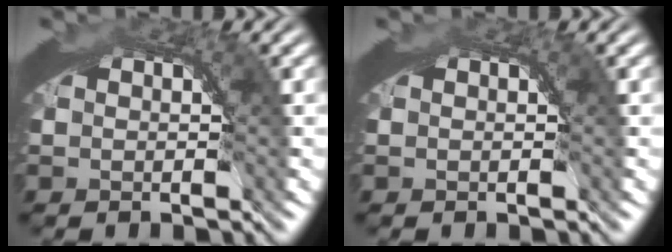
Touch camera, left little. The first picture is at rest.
{"total": 0.0}